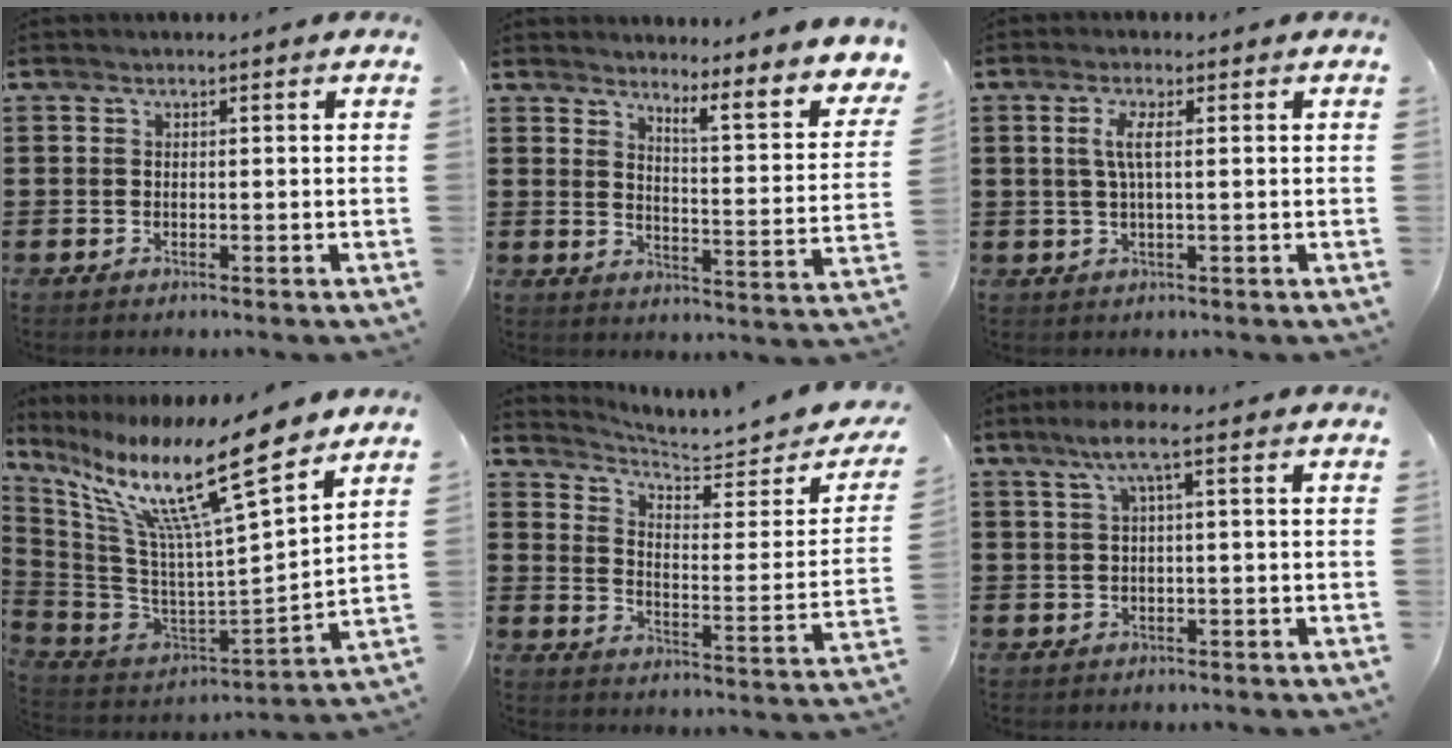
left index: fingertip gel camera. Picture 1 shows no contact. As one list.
[{"total": 5.1, "force": [4.2, -0.5, 2.7], "torque": [-0.041, -0.060, 0.055]}, {"total": 3.3, "force": [0.7, 0.4, 3.2], "torque": [-0.072, -0.003, 0.008]}, {"total": 16.1, "force": [10.8, 1.4, 11.8], "torque": [-0.243, -0.073, 0.172]}, {"total": 4.6, "force": [4.2, 0.5, 1.7], "torque": [-0.050, -0.035, 0.066]}, {"total": 4.2, "force": [1.1, 0.3, 4.0], "torque": [-0.080, 0.004, 0.015]}]